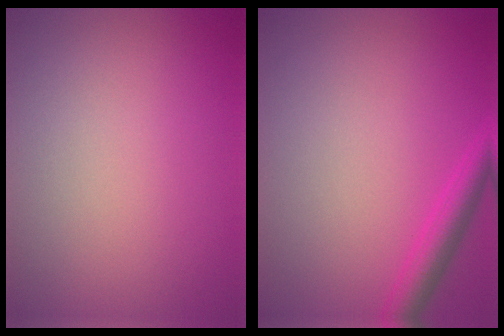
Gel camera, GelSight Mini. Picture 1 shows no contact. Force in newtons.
{"total": 2.7, "press": 2.7, "slide": 0.2}